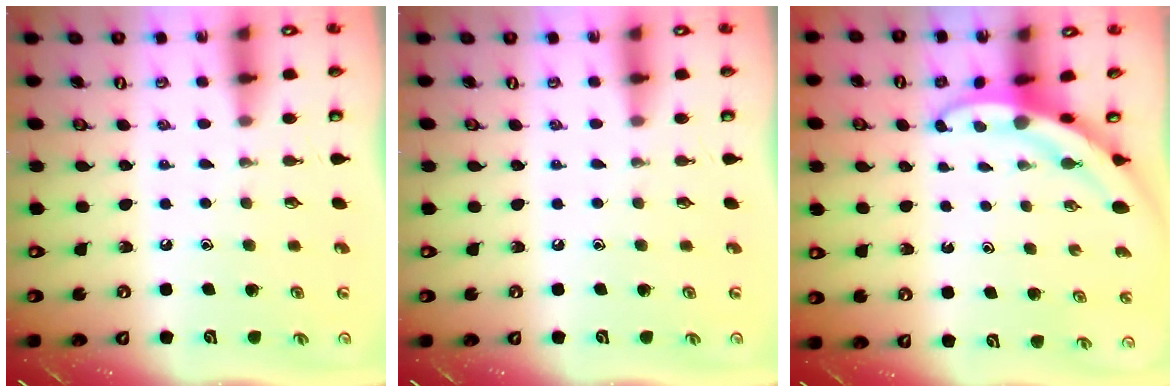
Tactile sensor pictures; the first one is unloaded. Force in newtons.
{"total": 0.0}
{"total": 3.3, "press": 3.3, "slide": 0.2}